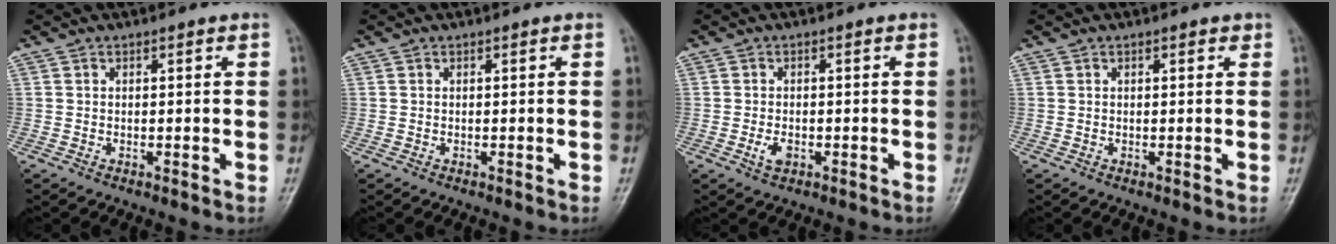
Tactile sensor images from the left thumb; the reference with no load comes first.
{"total": 0.0}
{"total": 2.6, "force": [-1.0, 1.5, 1.9], "torque": [-0.037, 0.005, -0.015]}
{"total": 1.2, "force": [0.6, 0.5, 0.9], "torque": [-0.010, 0.001, 0.005]}